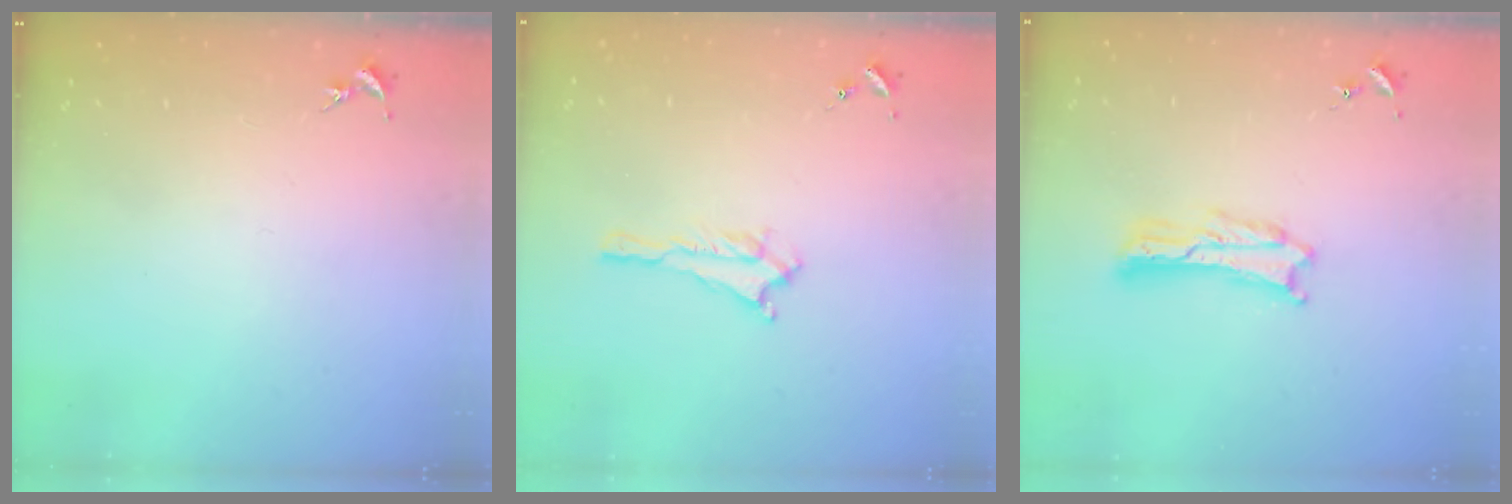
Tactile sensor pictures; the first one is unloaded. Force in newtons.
{"total": 1.5, "press": 1.4, "slide": 0.2}
{"total": 2.4, "press": 2.4, "slide": 0.3}